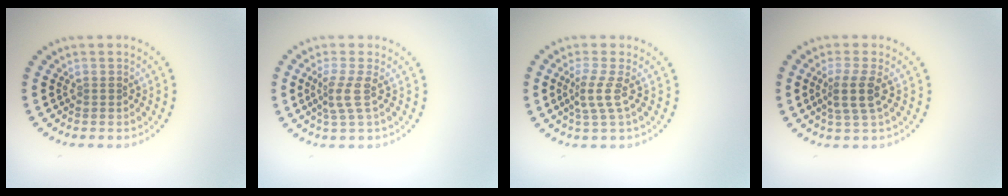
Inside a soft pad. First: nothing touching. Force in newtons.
{"total": 2.3, "press": 1.6, "slide": 1.7}
{"total": 2.4, "press": 1.6, "slide": 1.8}
{"total": 2.5, "press": 1.9, "slide": 1.6}